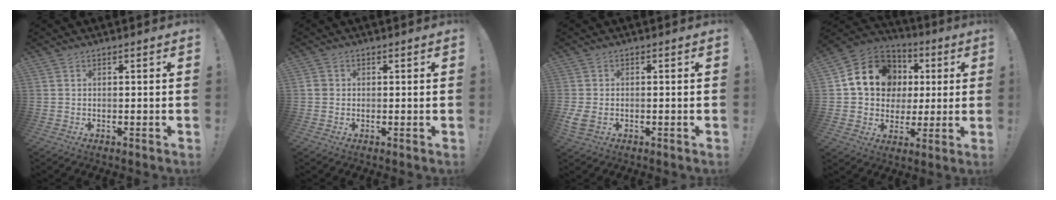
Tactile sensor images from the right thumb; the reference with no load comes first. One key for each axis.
{"total": 1.9, "fx": 0.1, "fy": 1.8, "fz": 0.7, "tx": -0.004, "ty": 0.002, "tz": 0.001}
{"total": 3.6, "fx": -0.4, "fy": 2.5, "fz": 2.6, "tx": -0.057, "ty": -0.005, "tz": -0.007}
{"total": 17.0, "fx": 4.9, "fy": 14.2, "fz": 8.1, "tx": -0.111, "ty": -0.009, "tz": 0.114}